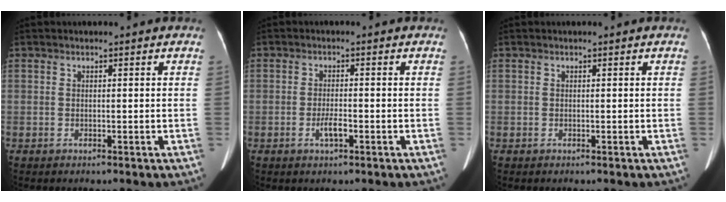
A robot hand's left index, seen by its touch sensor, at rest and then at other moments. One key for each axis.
{"total": 2.4, "fx": -1.1, "fy": 0.5, "fz": 2.0, "tx": -0.040, "ty": -0.001, "tz": -0.020}
{"total": 0.0}